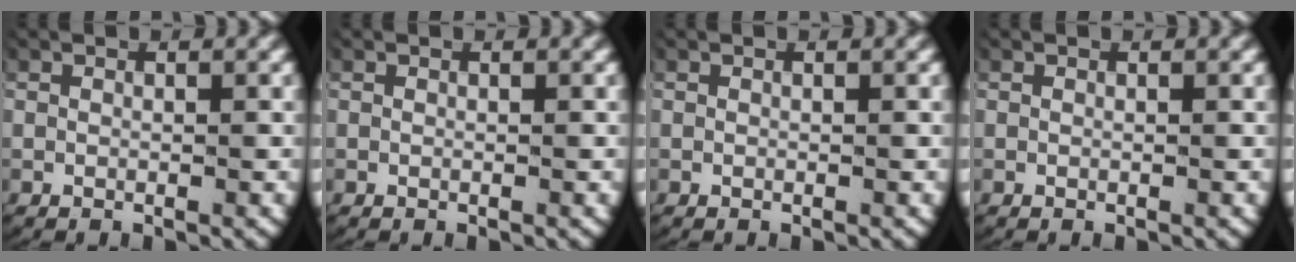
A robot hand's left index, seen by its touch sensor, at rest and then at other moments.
{"total": 0.0}
{"total": 0.0}
{"total": 0.0}